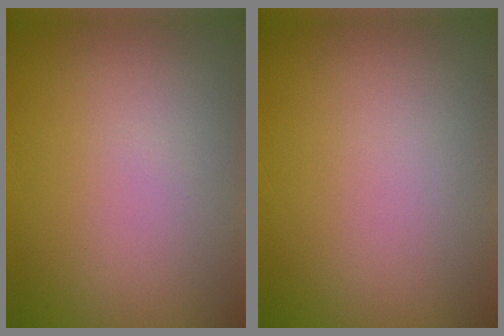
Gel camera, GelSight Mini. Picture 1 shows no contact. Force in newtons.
{"total": 0.0}